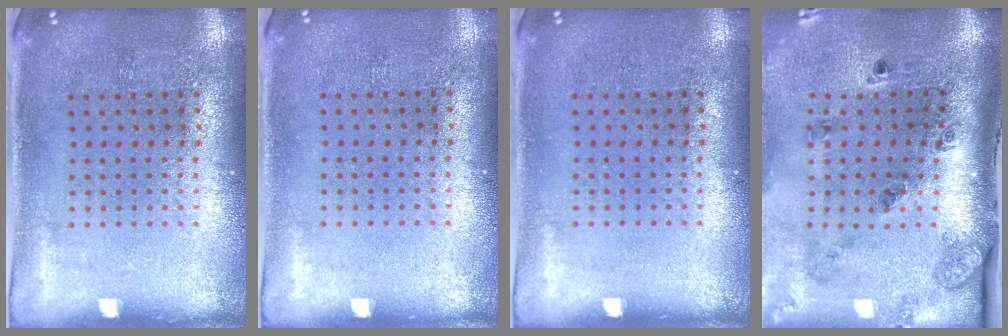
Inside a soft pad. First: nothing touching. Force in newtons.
{"total": 0.0}
{"total": 0.0}
{"total": 2.0, "press": 1.6, "slide": 1.3}